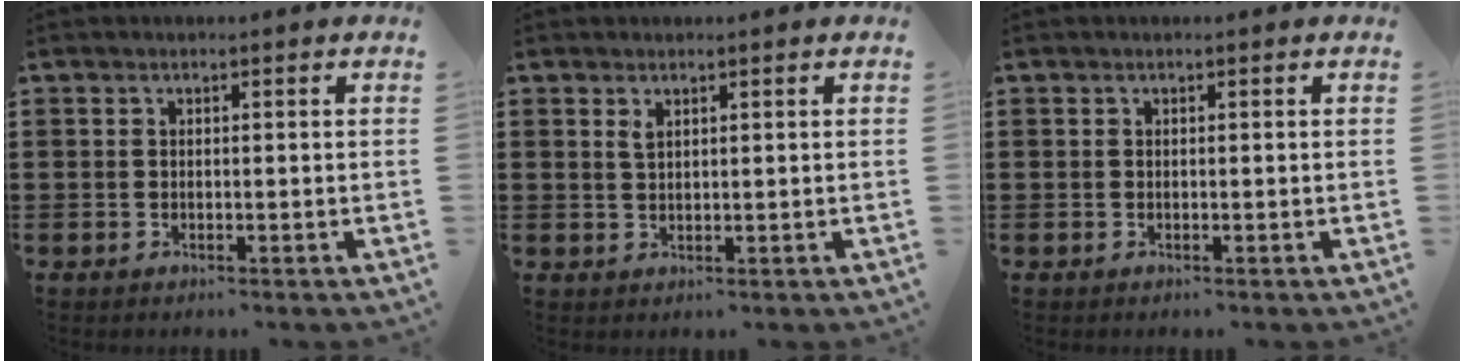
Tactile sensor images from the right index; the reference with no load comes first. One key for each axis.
{"total": 1.5, "fx": 0.8, "fy": 0.6, "fz": 1.1, "tx": -0.024, "ty": 0.004, "tz": 0.014}
{"total": 0.0}